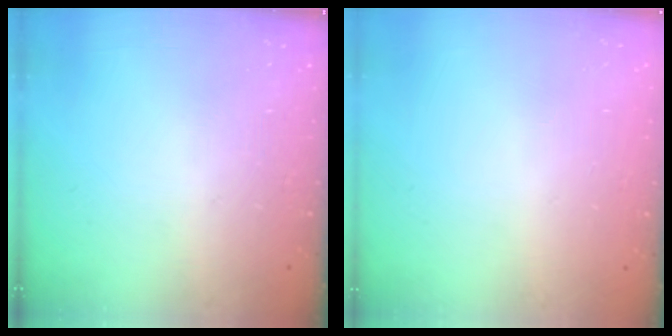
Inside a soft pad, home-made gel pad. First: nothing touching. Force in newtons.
{"total": 0.0}